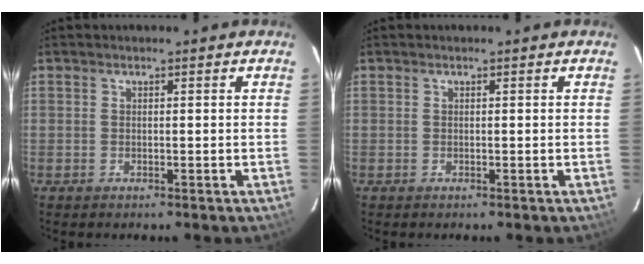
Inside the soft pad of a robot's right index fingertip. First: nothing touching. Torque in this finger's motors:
{"motor_torque": [0.51, 0.24, -0.02, 0.00]}